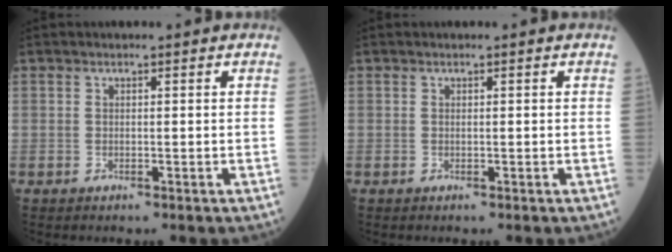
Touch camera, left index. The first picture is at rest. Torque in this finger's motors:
{"motor_torque": [0.00, 0.00, 0.00, 0.00]}